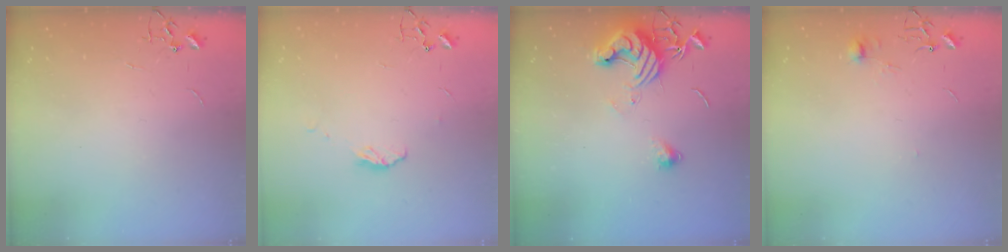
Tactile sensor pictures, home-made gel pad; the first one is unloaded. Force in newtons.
{"total": 5.4, "press": 5.4, "slide": 0.2}
{"total": 12.2, "press": 12.1, "slide": 1.6}
{"total": 5.5, "press": 5.5, "slide": 0.6}